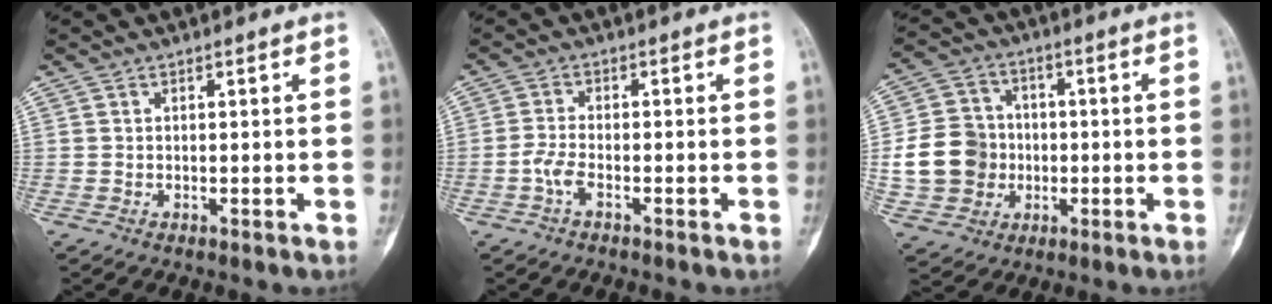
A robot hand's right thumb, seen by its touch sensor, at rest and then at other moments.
{"total": 3.0, "force": [-1.5, 1.1, 2.3], "torque": [-0.054, 0.010, -0.033]}
{"total": 12.2, "force": [-1.2, 11.0, 5.2], "torque": [-0.075, 0.015, -0.021]}